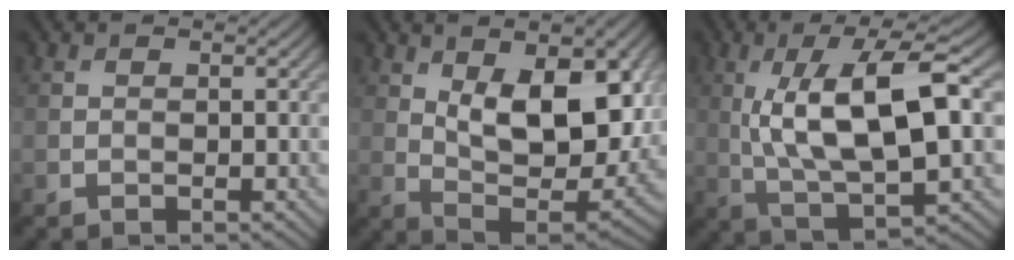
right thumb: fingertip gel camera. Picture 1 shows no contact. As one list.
[{"total": 14.6, "force": [4.2, 6.9, 12.1], "torque": [-0.190, -0.003, 0.068]}, {"total": 12.6, "force": [1.5, 4.2, 11.8], "torque": [-0.219, 0.004, 0.029]}]